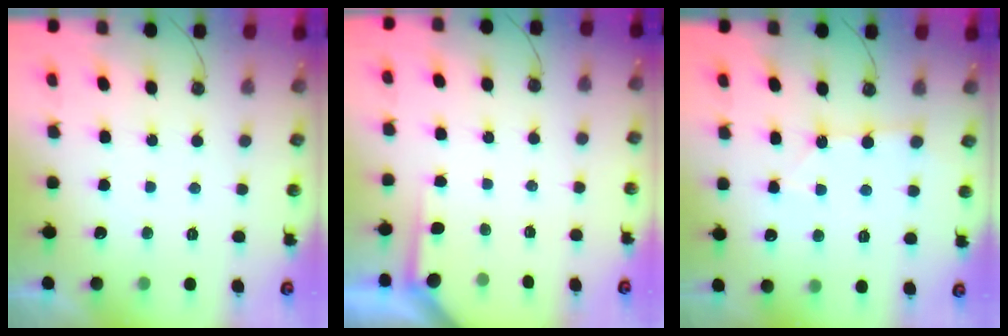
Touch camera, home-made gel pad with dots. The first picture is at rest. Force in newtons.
{"total": 1.8, "press": 1.8, "slide": 0.3}
{"total": 3.6, "press": 3.6, "slide": 0.4}